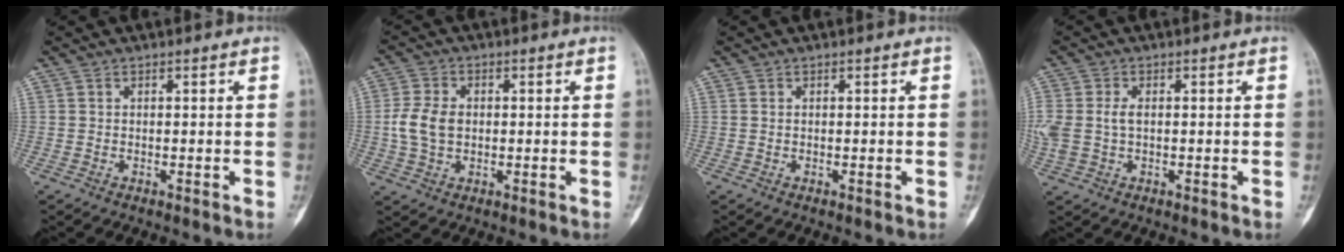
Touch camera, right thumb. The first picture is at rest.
{"total": 6.6, "force": [0.0, 4.6, 4.7], "torque": [-0.098, 0.007, 0.000]}
{"total": 0.0}
{"total": 6.3, "force": [0.1, 4.1, 4.8], "torque": [-0.131, 0.013, 0.005]}